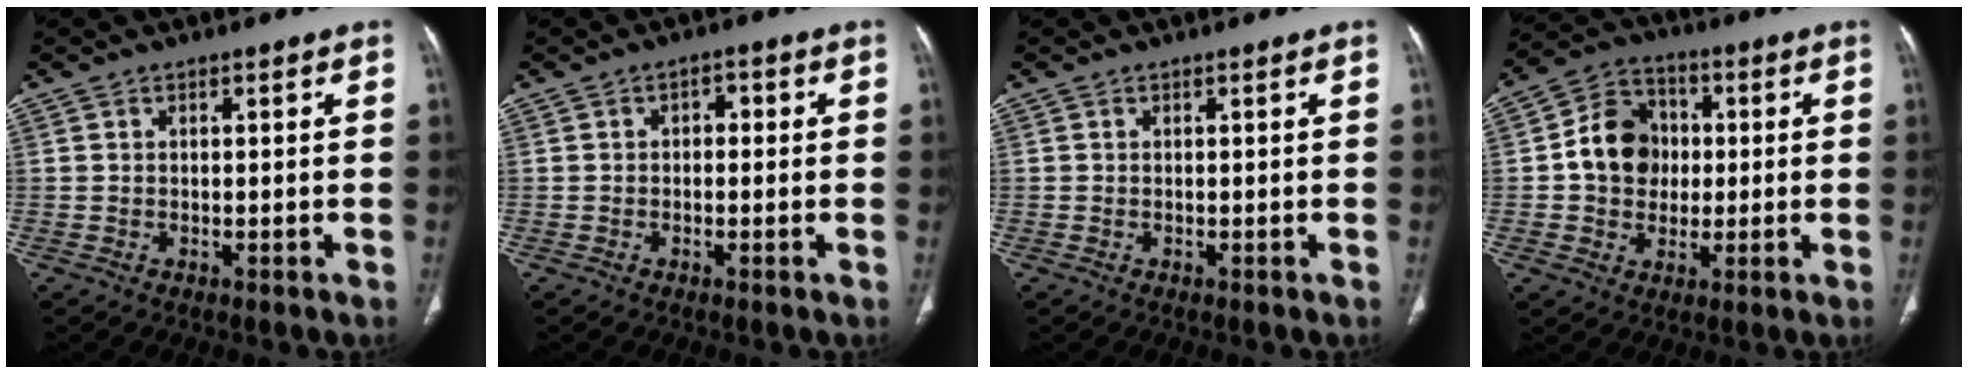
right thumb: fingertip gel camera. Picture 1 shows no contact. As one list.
[{"total": 1.9, "force": [0.0, 1.4, 1.4], "torque": [-0.005, 0.007, -0.008]}, {"total": 0.0}, {"total": 11.1, "force": [0.4, 9.4, 5.8], "torque": [-0.067, 0.017, 0.000]}]